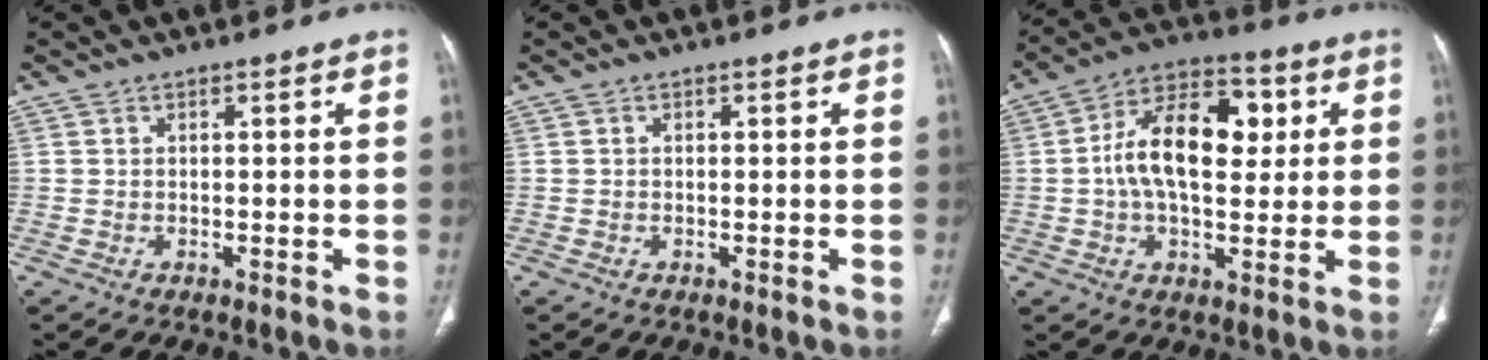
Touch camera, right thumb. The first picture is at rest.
{"total": 0.0}
{"total": 16.2, "force": [2.3, 9.2, 13.1], "torque": [-0.199, 0.018, 0.031]}